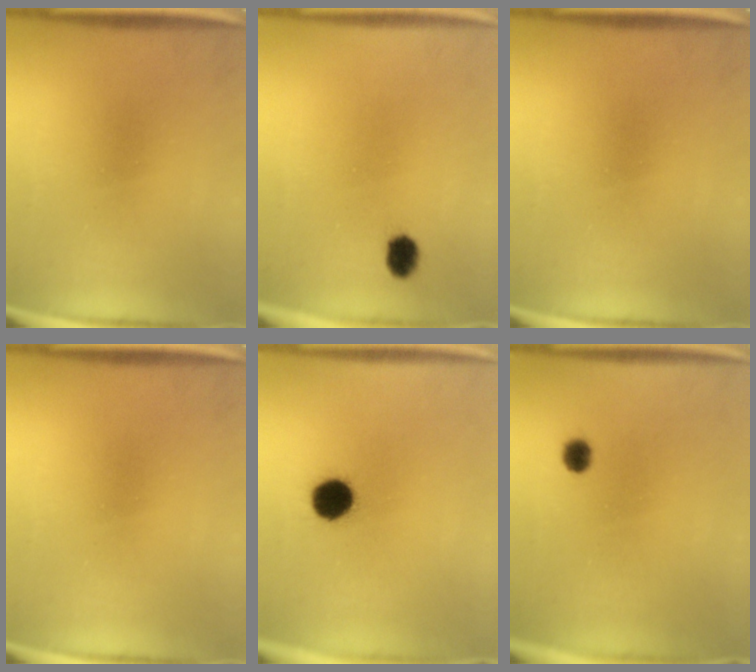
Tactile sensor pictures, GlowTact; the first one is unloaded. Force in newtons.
{"total": 3.1}
{"total": 0.0}
{"total": 0.0}
{"total": 8.6}
{"total": 1.9}